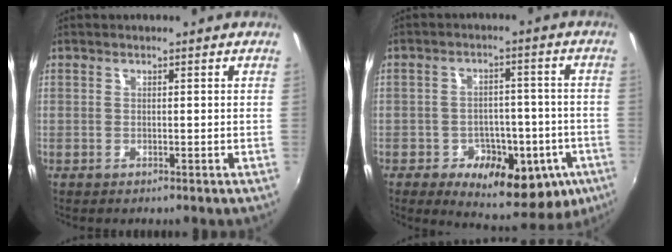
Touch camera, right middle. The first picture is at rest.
{"total": 16.0, "force": [-6.8, 10.2, 10.3], "torque": [-0.169, -0.007, -0.079]}